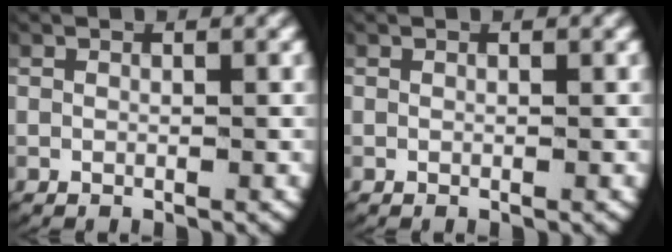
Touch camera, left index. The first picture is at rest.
{"total": 0.0}